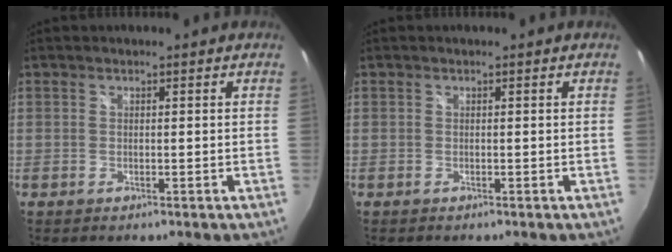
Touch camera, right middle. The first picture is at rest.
{"total": 0.0}